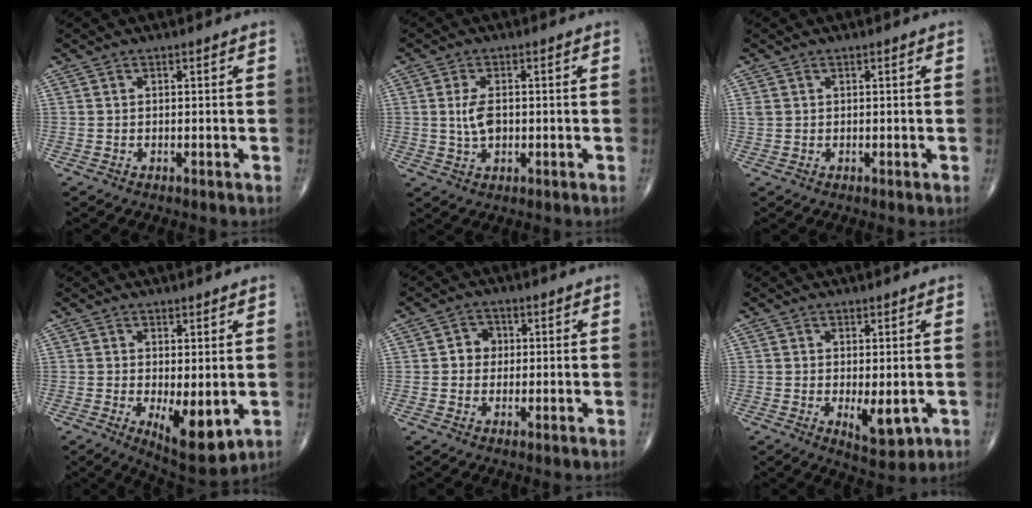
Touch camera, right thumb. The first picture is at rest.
{"total": 4.5, "force": [0.2, 2.5, 3.7], "torque": [-0.073, -0.003, 0.005]}
{"total": 1.0, "force": [0.5, 0.7, 0.5], "torque": [-0.011, 0.007, 0.013]}
{"total": 8.9, "force": [-1.7, 3.6, 8.0], "torque": [-0.113, -0.024, -0.017]}
{"total": 3.6, "force": [0.3, 3.2, 1.5], "torque": [-0.001, 0.007, -0.004]}
{"total": 5.9, "force": [-1.2, 2.6, 5.2], "torque": [-0.067, -0.015, -0.008]}